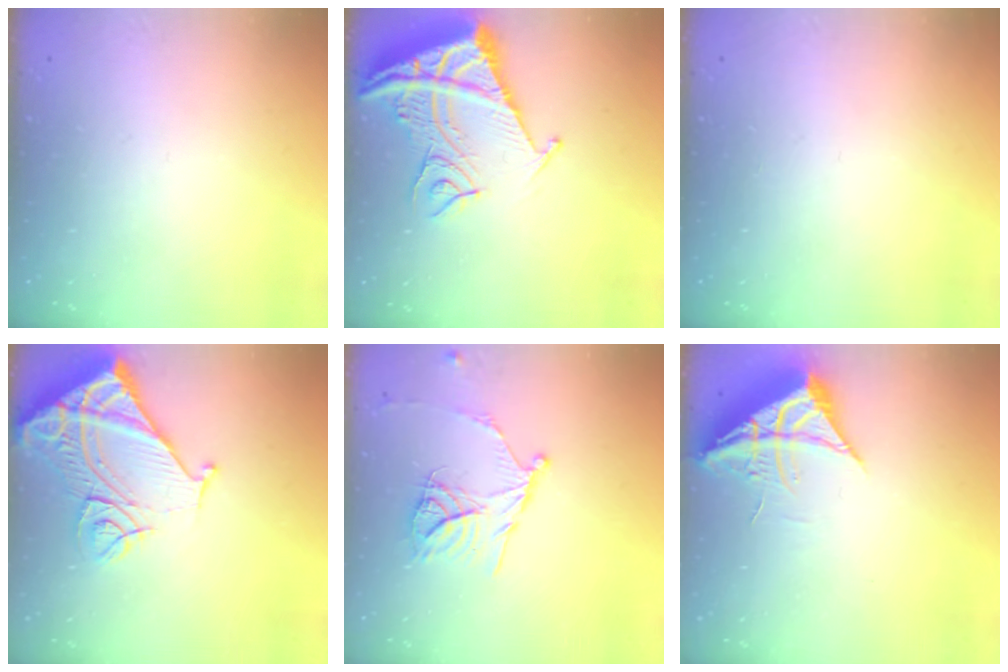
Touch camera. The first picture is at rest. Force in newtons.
{"total": 15.9, "press": 15.8, "slide": 1.8}
{"total": 0.0}
{"total": 15.3, "press": 15.2, "slide": 1.9}
{"total": 13.1, "press": 13.1, "slide": 1.0}
{"total": 10.0, "press": 9.9, "slide": 1.0}